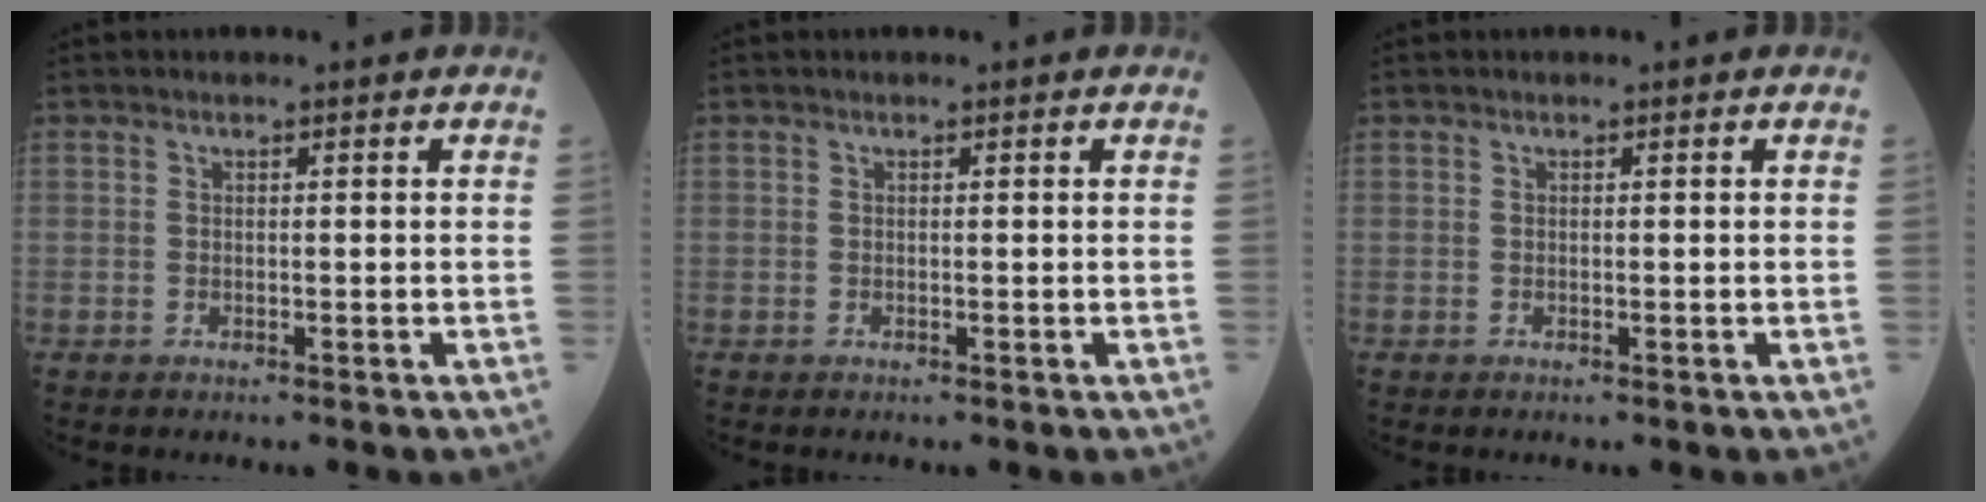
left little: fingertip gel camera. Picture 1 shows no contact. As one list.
[{"total": 0.0}, {"total": 0.0}]